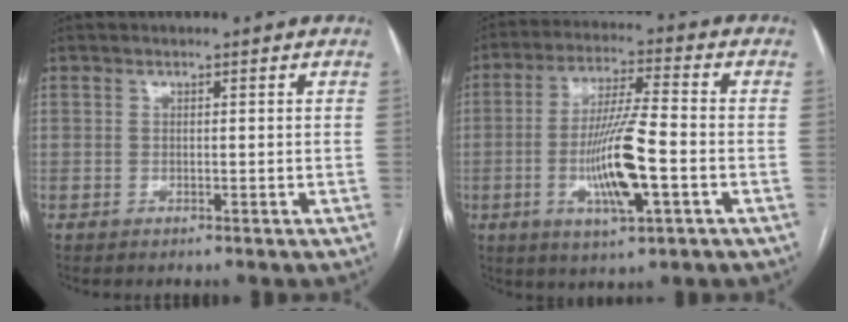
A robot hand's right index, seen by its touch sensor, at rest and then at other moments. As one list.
[{"total": 12.0, "force": [-3.2, 1.2, 11.6], "torque": [-0.222, -0.007, -0.057]}]